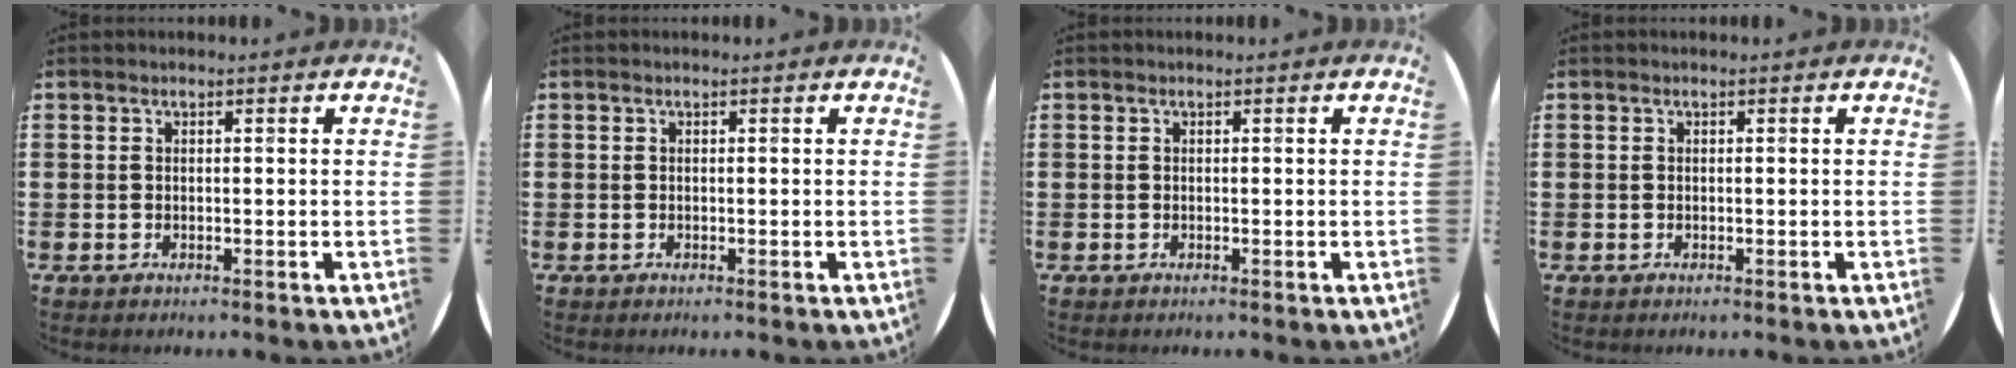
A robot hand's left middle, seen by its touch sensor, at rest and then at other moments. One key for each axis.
{"total": 0.0}
{"total": 0.0}
{"total": 0.0}